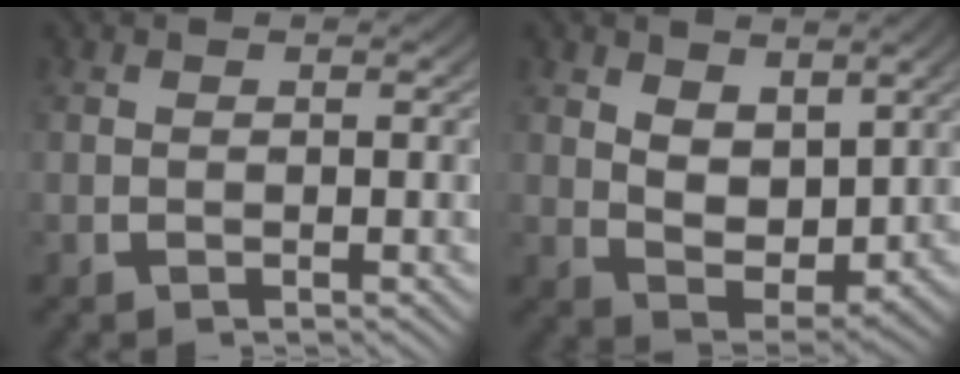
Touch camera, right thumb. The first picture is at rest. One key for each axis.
{"total": 4.5, "fx": 0.9, "fy": 2.9, "fz": 3.3, "tx": -0.067, "ty": -0.025, "tz": 0.027}